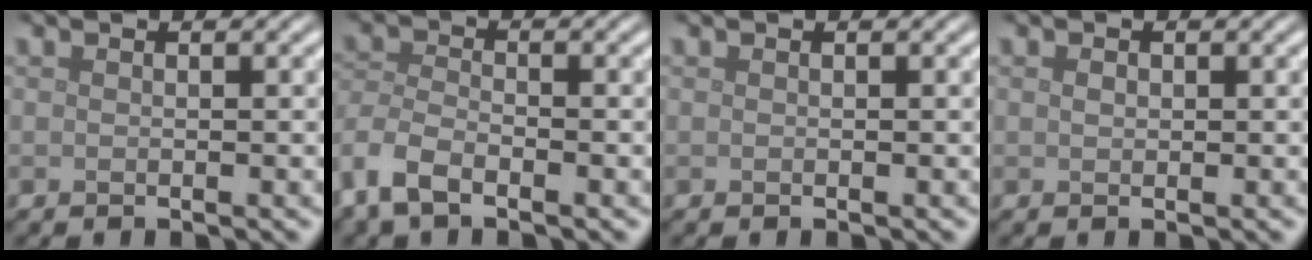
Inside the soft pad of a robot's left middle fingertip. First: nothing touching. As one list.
[{"total": 4.7, "force": [-3.1, 2.3, 2.7], "torque": [-0.054, -0.003, -0.074]}, {"total": 0.0}, {"total": 0.6, "force": [0.1, 0.5, 0.3], "torque": [-0.006, -0.001, 0.001]}]